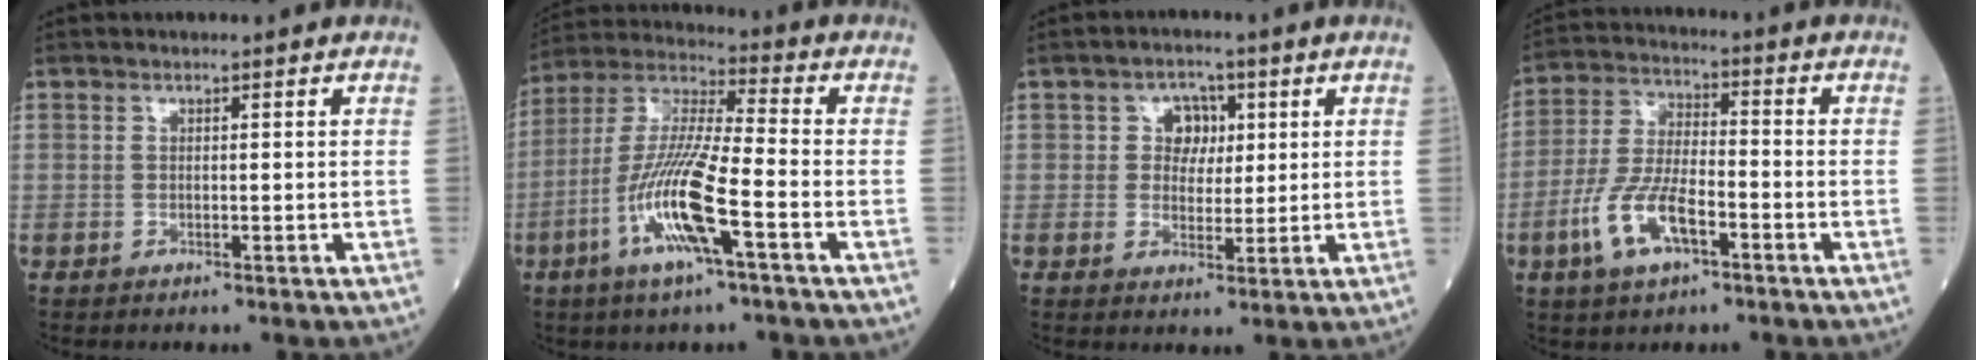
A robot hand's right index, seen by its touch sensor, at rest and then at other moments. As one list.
[{"total": 14.0, "force": [-5.1, 1.2, 12.9], "torque": [-0.269, -0.006, -0.102]}, {"total": 4.3, "force": [1.2, 3.5, 2.3], "torque": [-0.029, 0.009, 0.020]}, {"total": 10.0, "force": [-4.3, 3.4, 8.3], "torque": [-0.181, 0.000, -0.082]}]